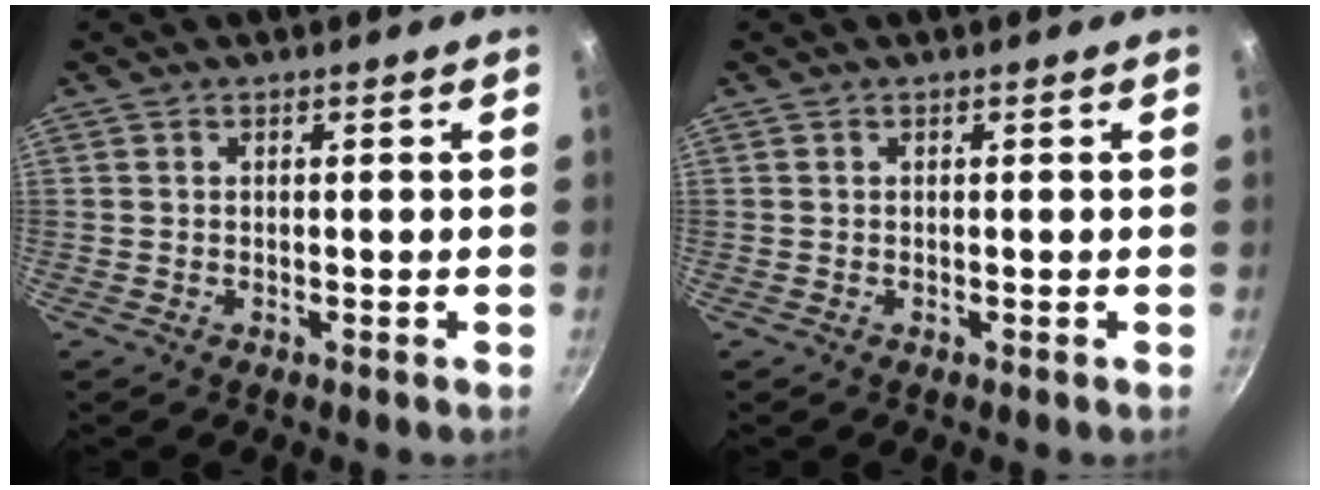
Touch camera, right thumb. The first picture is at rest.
{"total": 0.0}